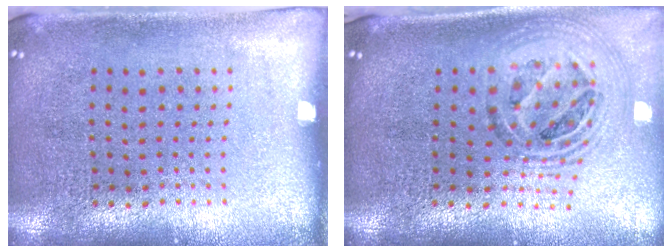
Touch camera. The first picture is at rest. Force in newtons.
{"total": 1.7, "press": 1.5, "slide": 0.8}